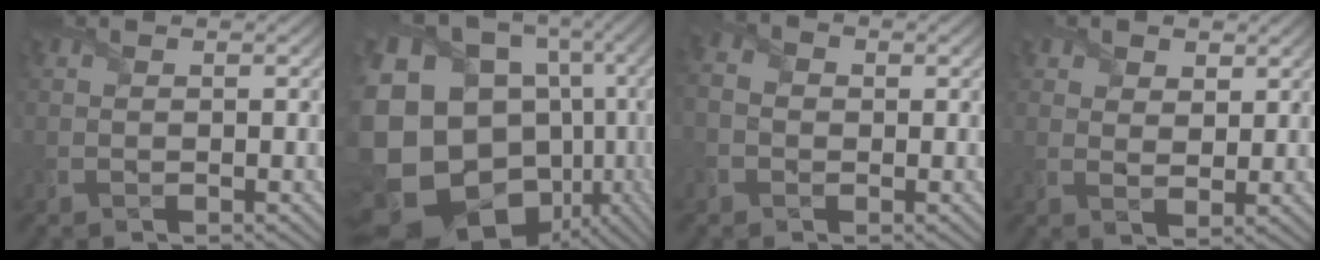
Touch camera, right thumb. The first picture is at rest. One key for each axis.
{"total": 22.2, "fx": -1.9, "fy": 18.6, "fz": 12.1, "tx": -0.286, "ty": -0.072, "tz": -0.009}
{"total": 2.9, "fx": -0.5, "fy": 2.4, "fz": 1.4, "tx": -0.042, "ty": 0.003, "tz": -0.013}
{"total": 3.3, "fx": 2.2, "fy": 2.0, "fz": 1.5, "tx": -0.034, "ty": -0.008, "tz": 0.033}